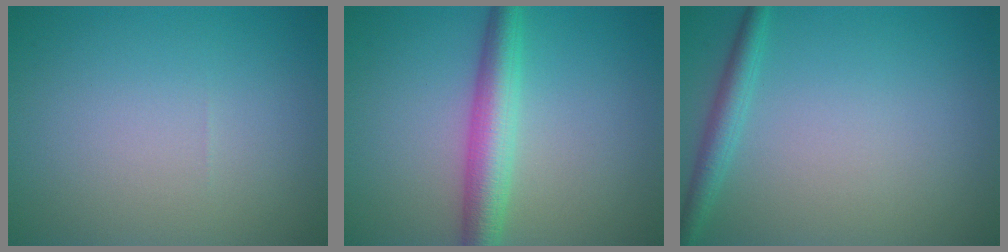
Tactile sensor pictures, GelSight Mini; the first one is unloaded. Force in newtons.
{"total": 4.6, "press": 4.5, "slide": 0.1}
{"total": 2.1, "press": 2.1, "slide": 0.1}